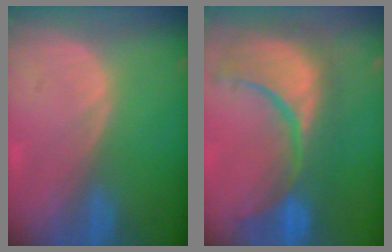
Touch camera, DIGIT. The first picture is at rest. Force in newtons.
{"total": 13.6, "press": 11.8, "slide": 6.8}